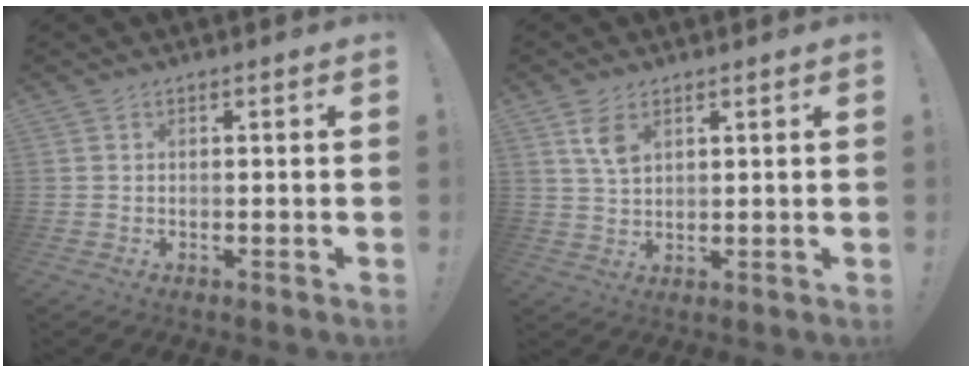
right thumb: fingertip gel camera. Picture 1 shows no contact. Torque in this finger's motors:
{"motor_torque": [0.04, 0.03, 0.29, 0.43, 0.02]}